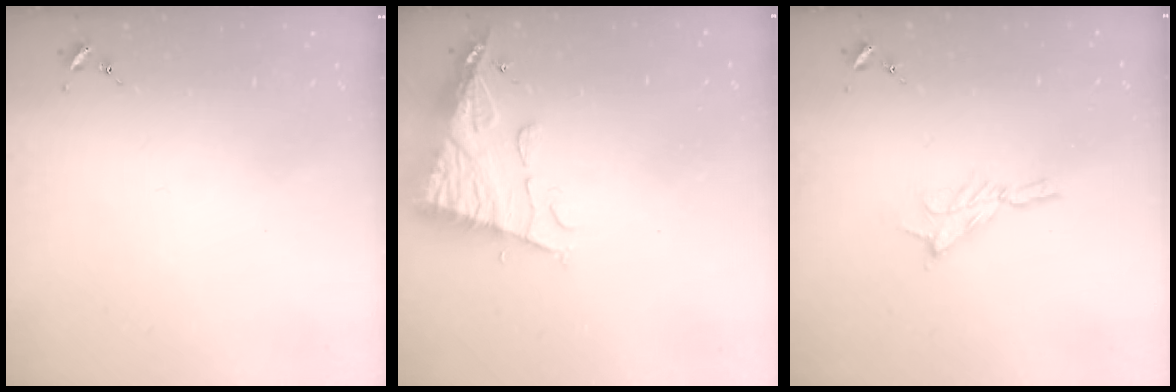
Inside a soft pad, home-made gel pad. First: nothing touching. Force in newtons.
{"total": 13.1, "press": 13.0, "slide": 1.5}
{"total": 8.1, "press": 8.0, "slide": 0.6}